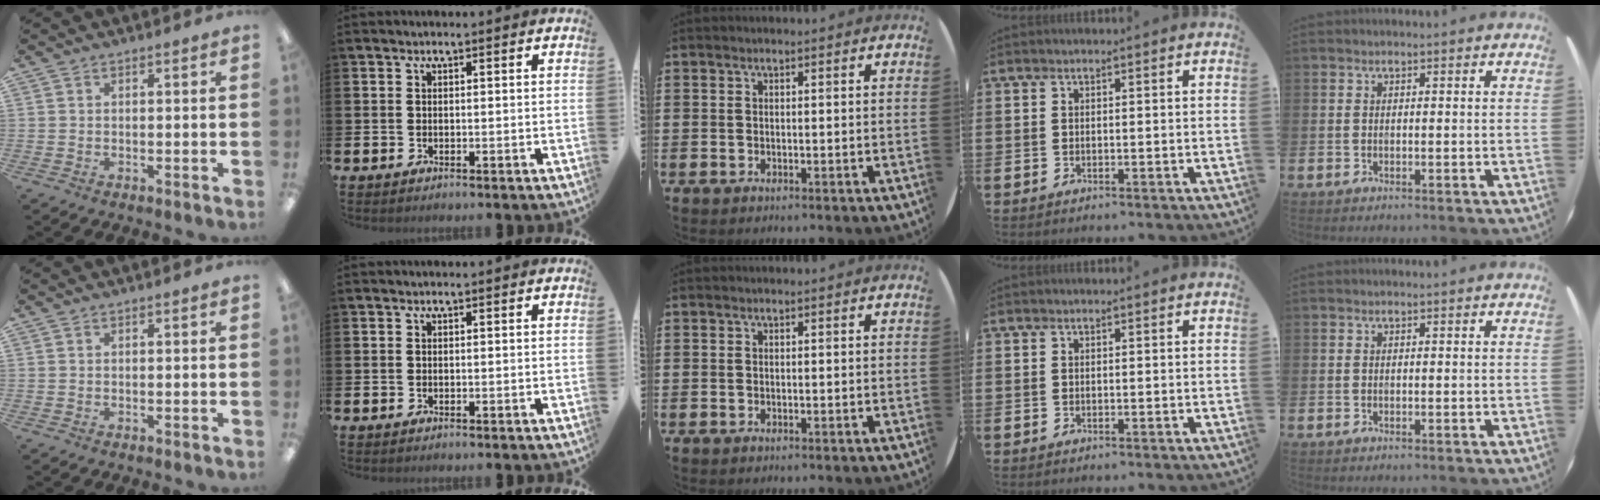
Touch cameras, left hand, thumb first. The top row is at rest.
{}